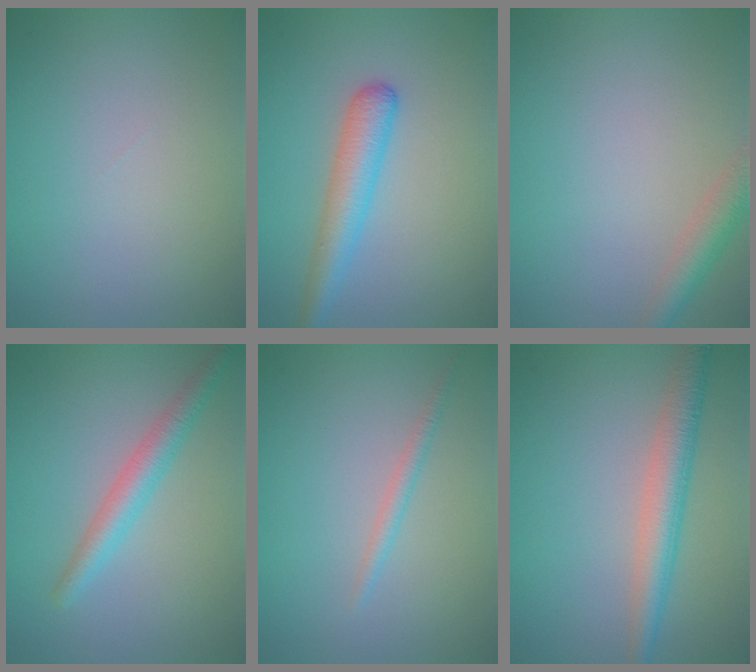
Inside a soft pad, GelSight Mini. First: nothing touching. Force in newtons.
{"total": 3.5, "press": 3.5, "slide": 0.1}
{"total": 2.9, "press": 2.9, "slide": 0.1}
{"total": 2.9, "press": 2.9, "slide": 0.1}
{"total": 1.2, "press": 1.2, "slide": 0.0}
{"total": 4.0, "press": 4.0, "slide": 0.2}